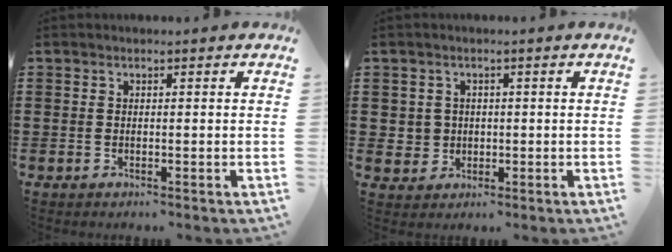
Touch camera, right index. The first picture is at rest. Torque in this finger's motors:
{"motor_torque": [0.02, 0.01, 0.00, 0.00]}